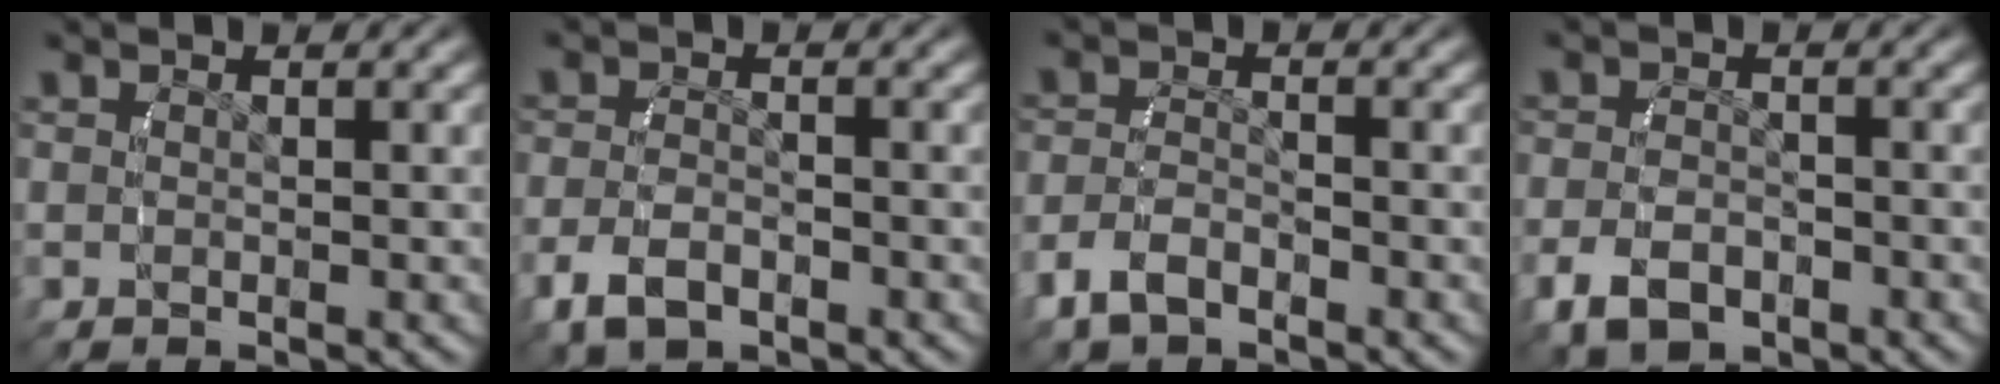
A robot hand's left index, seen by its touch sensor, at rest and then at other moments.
{"total": 3.5, "force": [-1.7, 2.1, 2.2], "torque": [-0.050, -0.010, -0.021]}
{"total": 2.8, "force": [-1.8, 1.5, 1.5], "torque": [-0.036, -0.005, -0.025]}
{"total": 3.7, "force": [-1.8, 2.5, 2.1], "torque": [-0.040, -0.010, -0.023]}